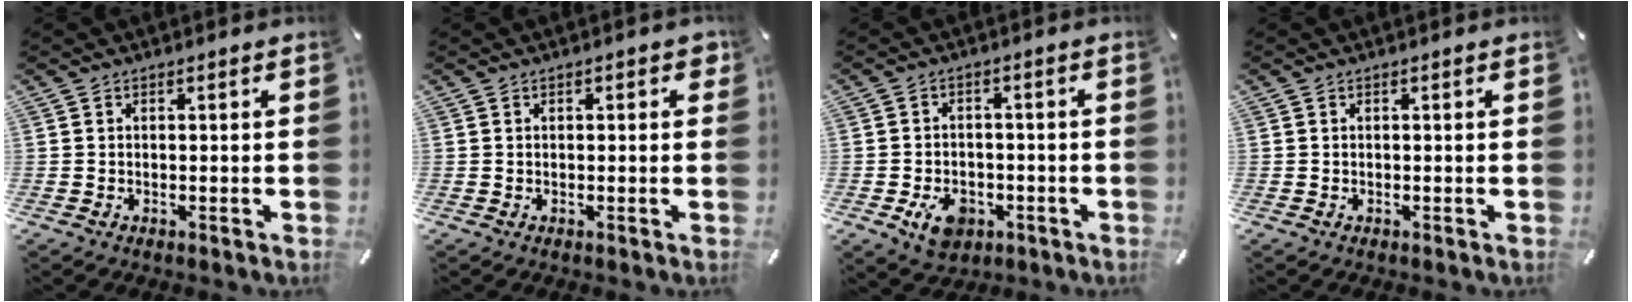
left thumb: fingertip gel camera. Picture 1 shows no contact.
{"total": 1.4, "force": [0.3, 0.9, 1.1], "torque": [-0.005, 0.000, 0.000]}
{"total": 7.0, "force": [-2.8, 5.2, 3.8], "torque": [-0.076, 0.010, -0.052]}
{"total": 0.0}